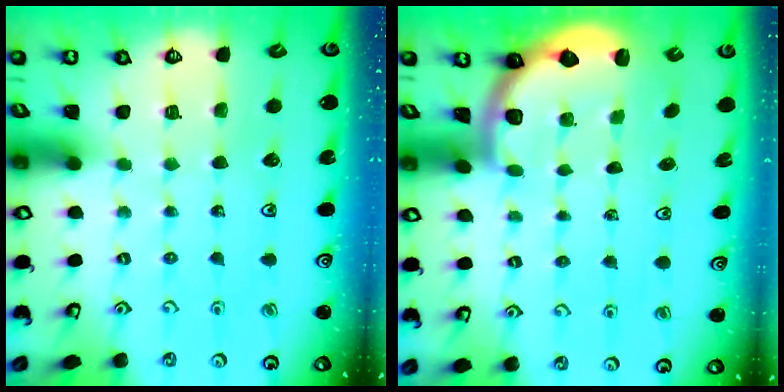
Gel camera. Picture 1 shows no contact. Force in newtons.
{"total": 2.2, "press": 2.1, "slide": 0.7}